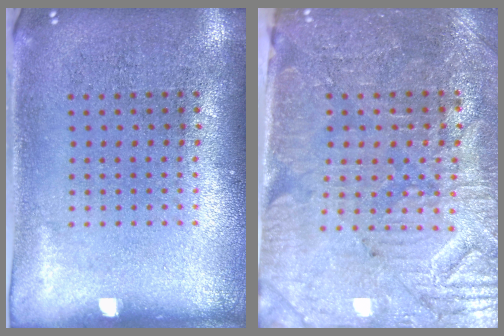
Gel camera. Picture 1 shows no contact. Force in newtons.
{"total": 3.8, "press": 3.5, "slide": 1.3}